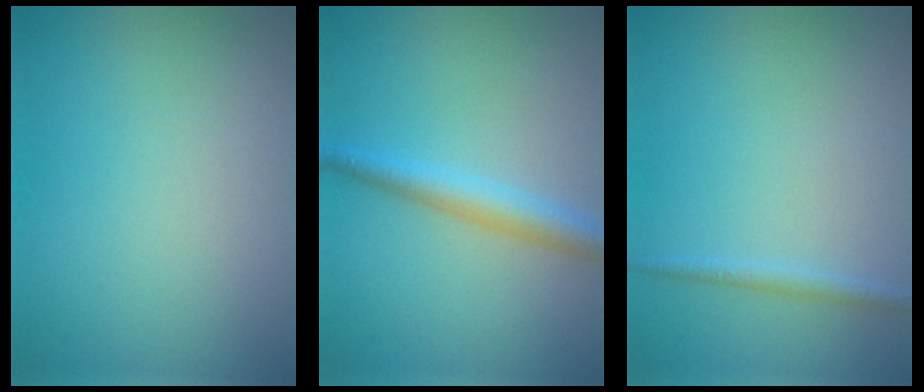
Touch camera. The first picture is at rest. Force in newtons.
{"total": 2.9, "press": 2.9, "slide": 0.1}
{"total": 1.1, "press": 1.1, "slide": 0.1}